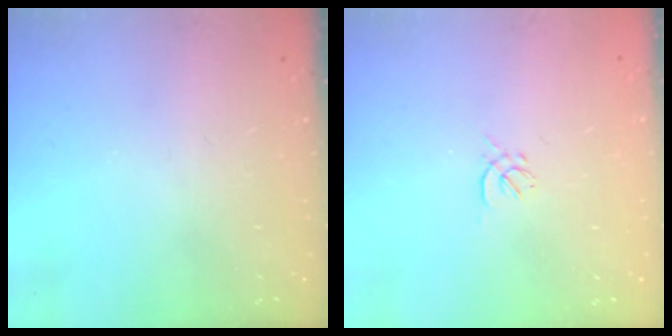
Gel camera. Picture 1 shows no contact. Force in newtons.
{"total": 0.7, "press": 0.5, "slide": 0.5}